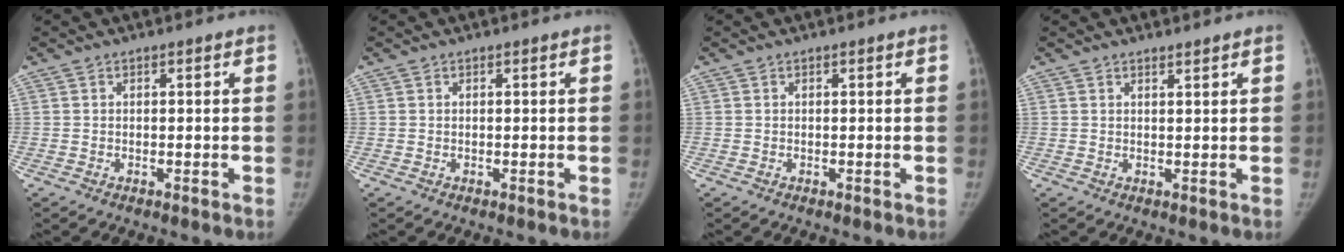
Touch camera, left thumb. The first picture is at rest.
{"total": 0.0}
{"total": 0.0}
{"total": 1.0, "force": [0.9, 0.0, 0.3], "torque": [-0.002, -0.009, 0.017]}